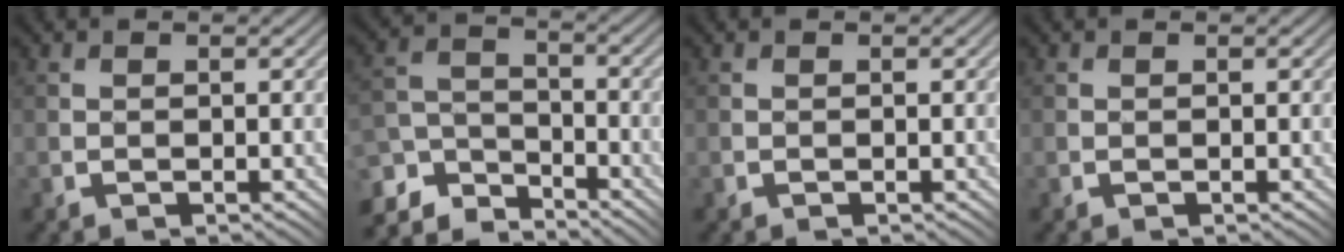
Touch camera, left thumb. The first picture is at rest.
{"total": 6.3, "force": [-5.0, 3.0, 2.3], "torque": [-0.062, -0.005, -0.097]}
{"total": 0.0}
{"total": 0.0}